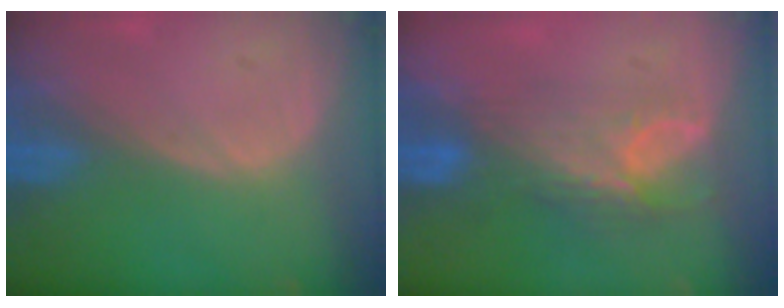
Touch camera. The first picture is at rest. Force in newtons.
{"total": 7.8, "press": 6.8, "slide": 3.9}